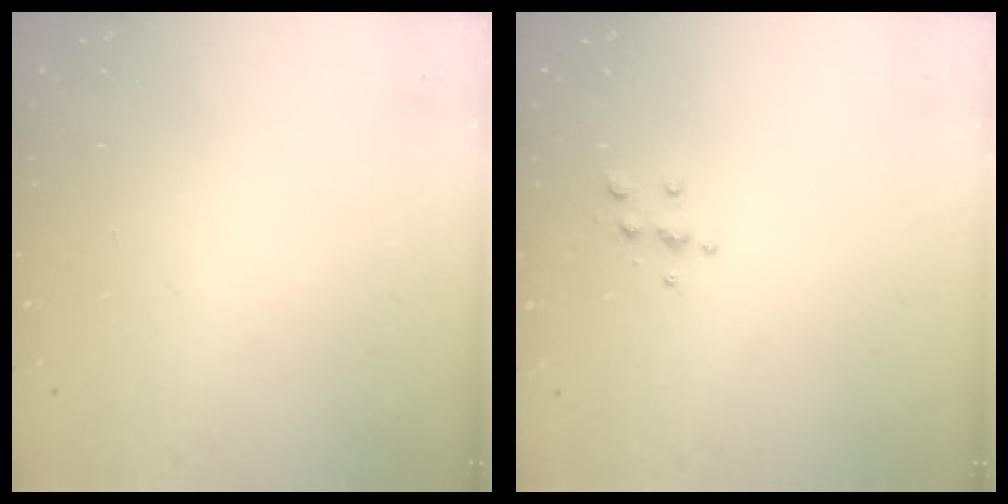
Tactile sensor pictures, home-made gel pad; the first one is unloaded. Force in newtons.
{"total": 5.3, "press": 5.3, "slide": 0.5}